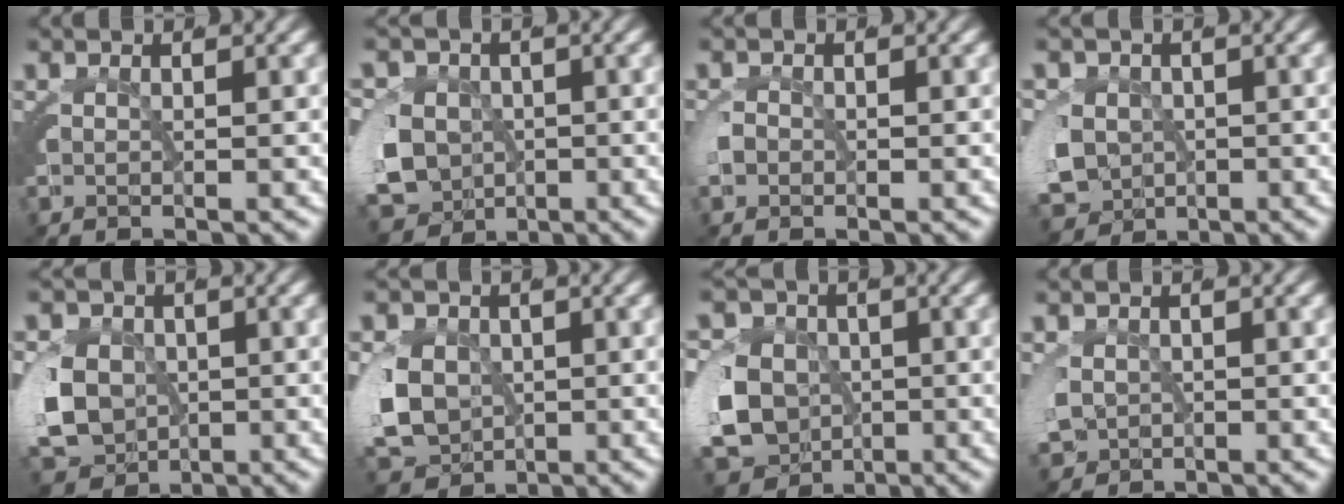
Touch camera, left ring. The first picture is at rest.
{"total": 12.8, "force": [-3.9, 11.3, 4.6], "torque": [-0.117, -0.049, -0.058]}
{"total": 0.7, "force": [-0.4, 0.3, 0.5], "torque": [-0.027, -0.001, -0.004]}
{"total": 9.5, "force": [-3.1, 8.2, 3.6], "torque": [-0.097, -0.045, -0.039]}
{"total": 10.6, "force": [-2.8, 9.2, 4.6], "torque": [-0.112, -0.038, -0.039]}
{"total": 9.2, "force": [-2.2, 7.9, 4.2], "torque": [-0.109, -0.039, -0.024]}
{"total": 14.9, "force": [-3.9, 13.3, 5.5], "torque": [-0.150, -0.063, -0.059]}
{"total": 4.3, "force": [-0.8, 3.7, 1.9], "torque": [-0.071, -0.036, 0.003]}